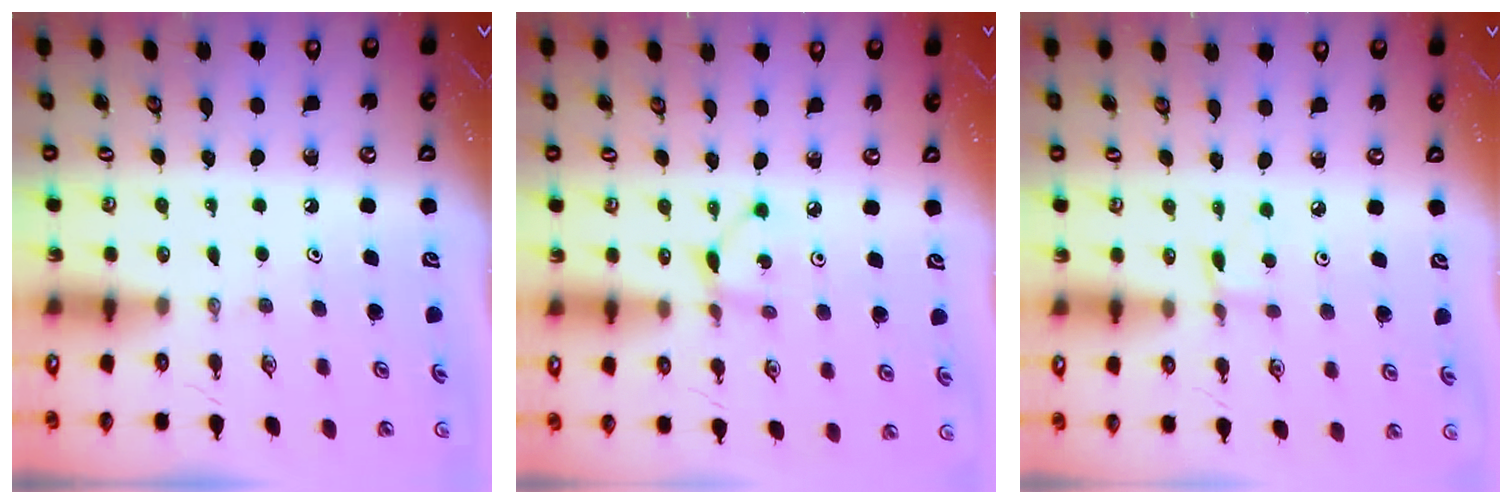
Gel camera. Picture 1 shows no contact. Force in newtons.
{"total": 2.8, "press": 2.8, "slide": 0.2}
{"total": 1.2, "press": 1.2, "slide": 0.1}